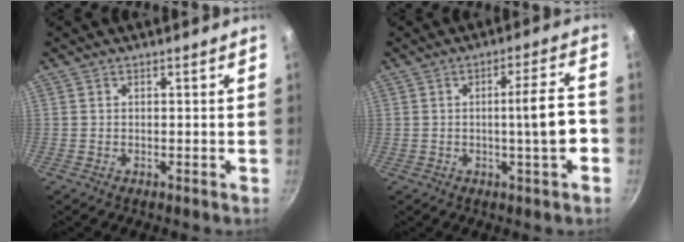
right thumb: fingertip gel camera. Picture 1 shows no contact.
{"total": 8.1, "force": [-1.7, 0.8, 7.9], "torque": [-0.112, 0.020, -0.021]}